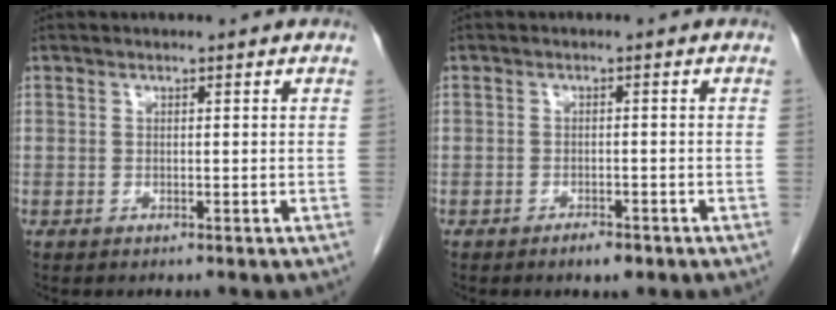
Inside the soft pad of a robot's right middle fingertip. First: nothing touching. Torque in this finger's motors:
{"motor_torque": [0.46, -0.11, -0.02, -0.01]}